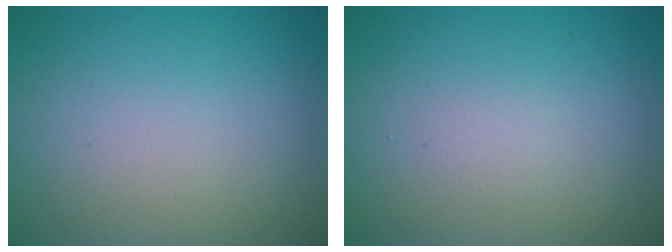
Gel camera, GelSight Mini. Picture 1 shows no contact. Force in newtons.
{"total": 0.8, "press": 0.8, "slide": 0.0}